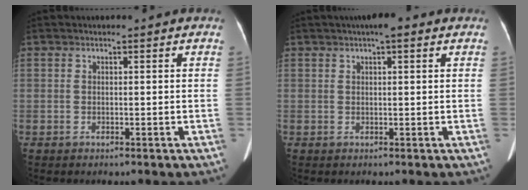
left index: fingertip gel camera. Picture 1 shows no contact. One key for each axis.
{"total": 3.0, "fx": 1.7, "fy": 0.6, "fz": 2.4, "tx": -0.036, "ty": 0.016, "tz": 0.022}